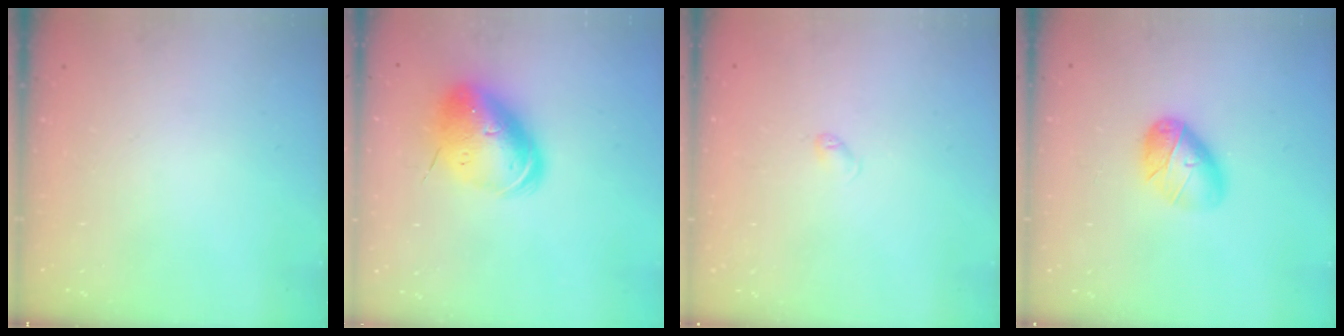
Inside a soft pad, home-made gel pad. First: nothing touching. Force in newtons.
{"total": 15.1, "press": 14.9, "slide": 2.9}
{"total": 2.6, "press": 2.6, "slide": 0.4}
{"total": 10.2, "press": 10.2, "slide": 0.2}